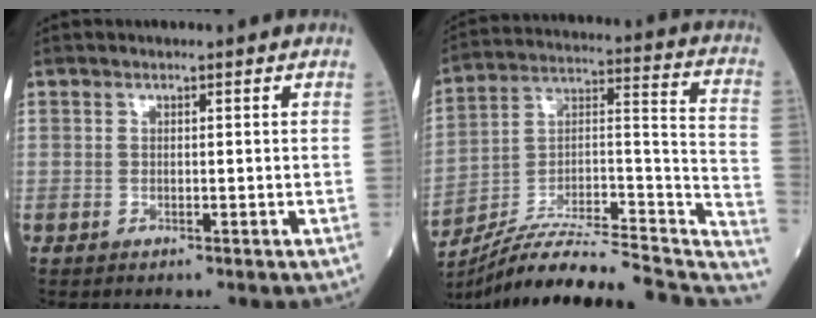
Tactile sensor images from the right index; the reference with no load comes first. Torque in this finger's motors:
{"motor_torque": [-0.93, -1.21, -0.74, -0.12]}